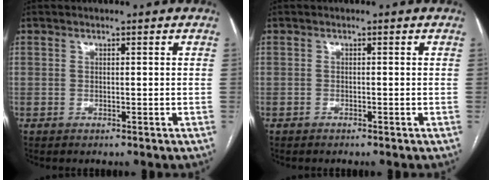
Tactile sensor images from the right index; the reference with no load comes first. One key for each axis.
{"total": 0.0}